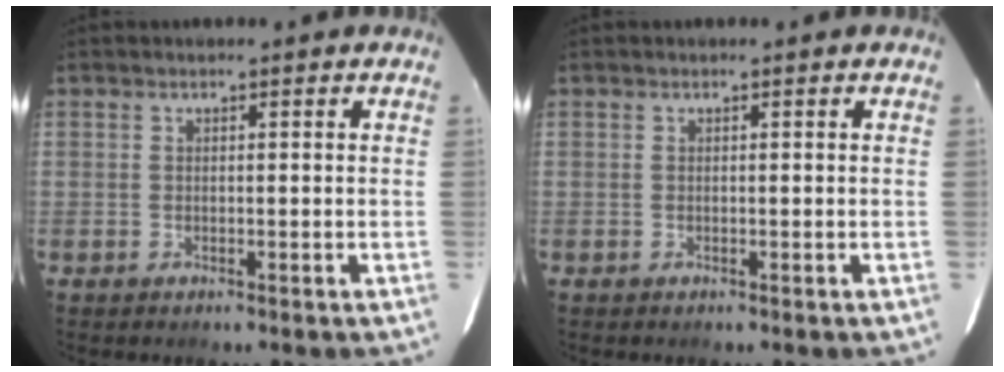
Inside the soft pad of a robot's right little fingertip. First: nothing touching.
{"total": 0.0}